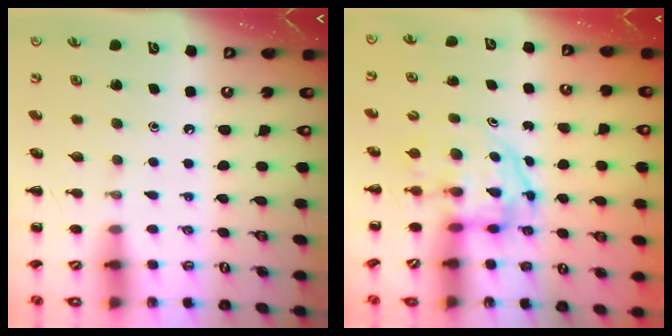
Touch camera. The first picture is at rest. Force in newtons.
{"total": 3.3, "press": 3.3, "slide": 0.5}